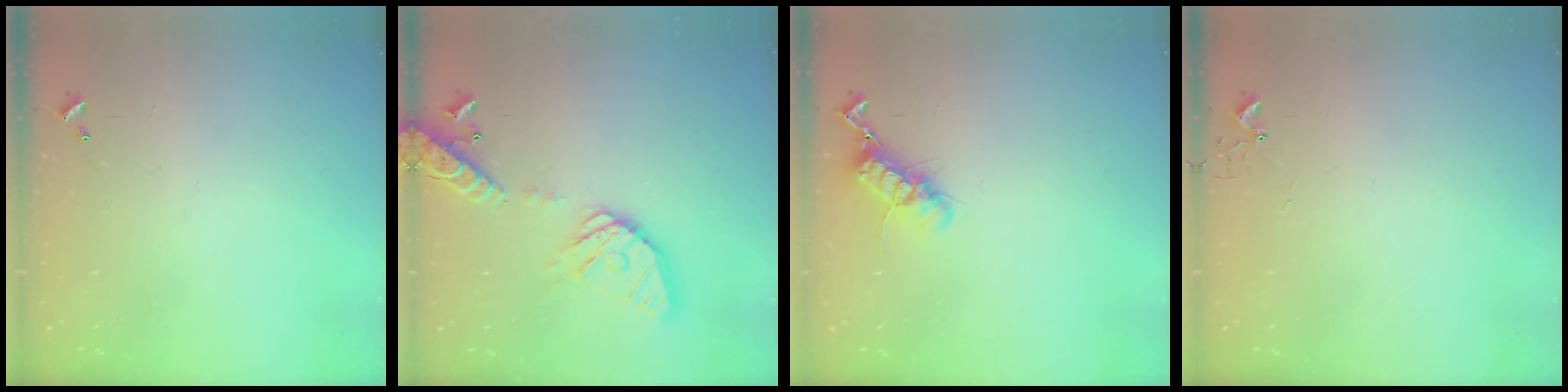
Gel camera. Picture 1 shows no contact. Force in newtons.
{"total": 19.5, "press": 19.2, "slide": 3.3}
{"total": 11.9, "press": 11.8, "slide": 0.9}
{"total": 2.7, "press": 2.7, "slide": 0.3}